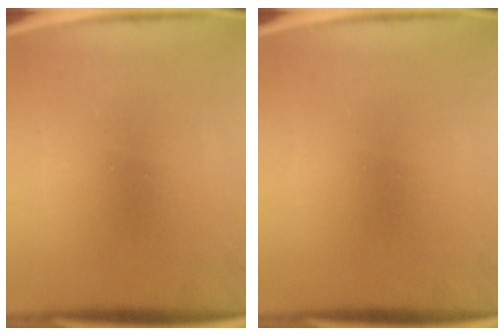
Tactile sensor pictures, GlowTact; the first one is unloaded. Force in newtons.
{"total": 0.0}